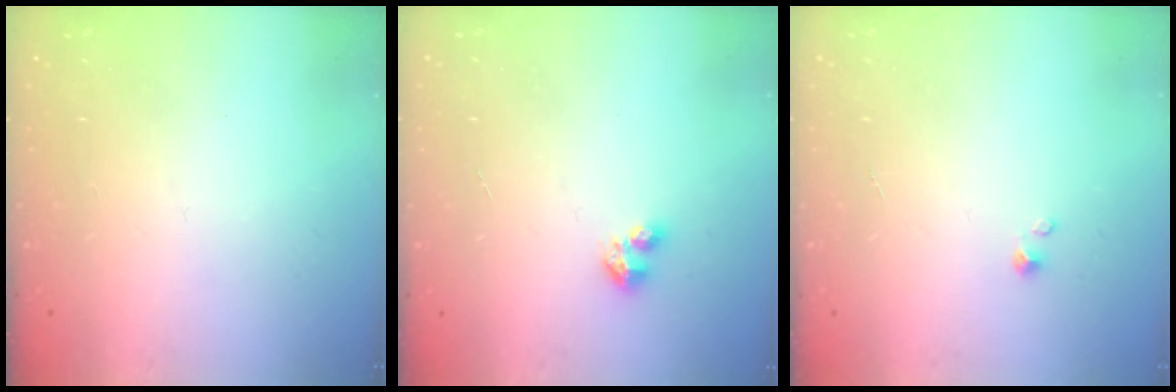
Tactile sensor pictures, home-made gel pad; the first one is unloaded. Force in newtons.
{"total": 2.7, "press": 2.7, "slide": 0.3}
{"total": 0.7, "press": 0.7, "slide": 0.1}